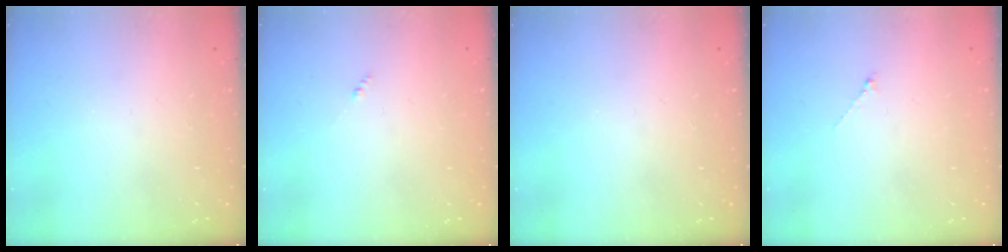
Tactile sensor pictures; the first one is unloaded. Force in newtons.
{"total": 0.0}
{"total": 0.0}
{"total": 0.6, "press": 0.5, "slide": 0.3}